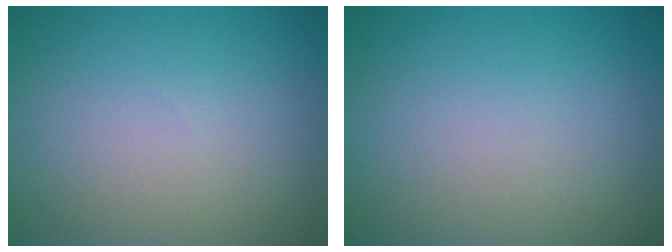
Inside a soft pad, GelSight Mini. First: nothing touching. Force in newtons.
{"total": 0.0}